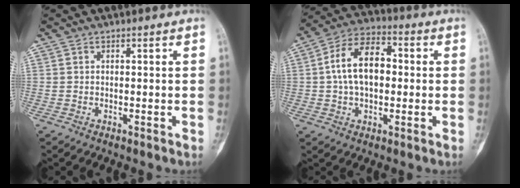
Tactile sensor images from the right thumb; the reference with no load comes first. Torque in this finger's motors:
{"motor_torque": [1.45, 1.46, 0.77, -0.64, 0.38]}